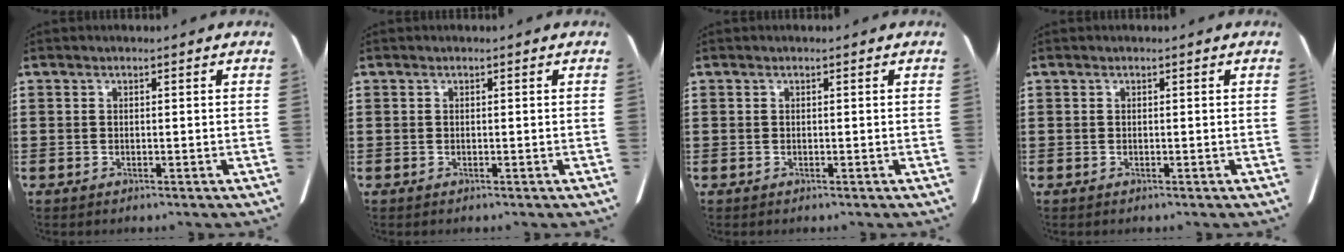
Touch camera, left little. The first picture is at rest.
{"total": 0.0}
{"total": 0.0}
{"total": 0.0}